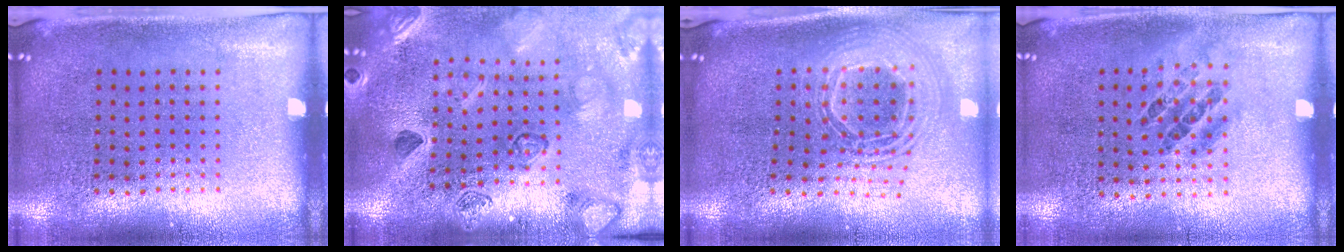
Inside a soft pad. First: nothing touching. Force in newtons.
{"total": 2.3, "press": 2.3, "slide": 0.2}
{"total": 2.3, "press": 1.8, "slide": 1.5}
{"total": 0.9, "press": 0.6, "slide": 0.7}